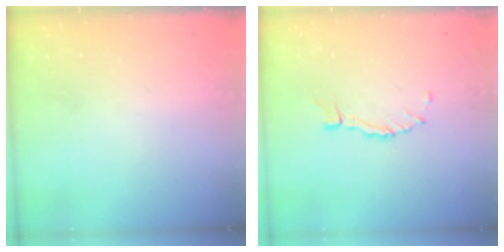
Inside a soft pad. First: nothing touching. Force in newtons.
{"total": 3.9, "press": 3.9, "slide": 0.3}